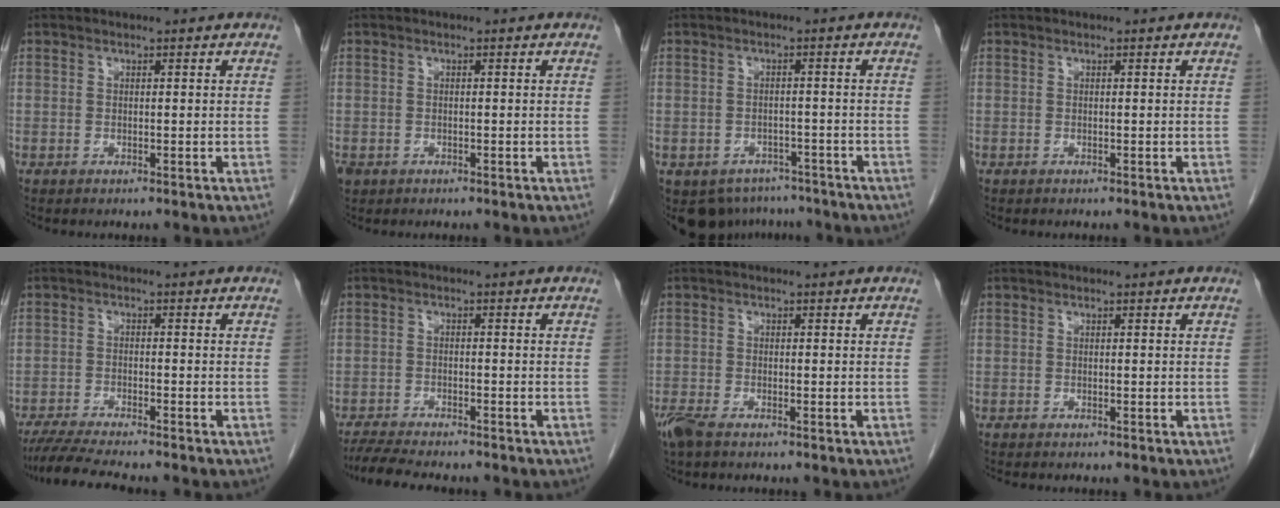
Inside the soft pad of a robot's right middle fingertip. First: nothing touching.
{"total": 1.7, "force": [-0.9, 1.3, 0.6], "torque": [-0.017, 0.000, -0.012]}
{"total": 8.4, "force": [-6.5, 5.2, 1.3], "torque": [-0.022, 0.007, -0.081]}
{"total": 0.0}
{"total": 7.5, "force": [-6.7, -0.3, 3.5], "torque": [-0.062, -0.022, -0.112]}
{"total": 8.1, "force": [-7.3, 0.8, 3.4], "torque": [-0.060, -0.018, -0.117]}
{"total": 3.3, "force": [-2.4, 0.9, 2.0], "torque": [-0.048, -0.010, -0.046]}
{"total": 0.9, "force": [-0.8, 0.1, 0.3], "torque": [-0.012, -0.004, -0.012]}